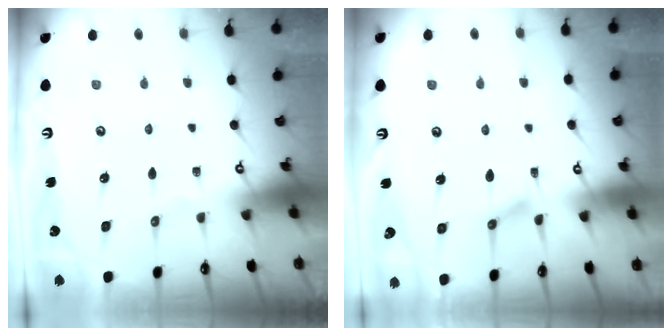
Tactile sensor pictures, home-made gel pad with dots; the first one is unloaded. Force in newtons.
{"total": 1.8, "press": 1.7, "slide": 0.5}